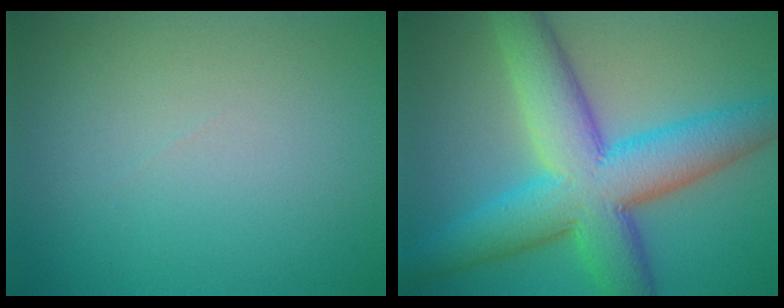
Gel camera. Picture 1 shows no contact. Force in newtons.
{"total": 11.5, "press": 11.5, "slide": 0.1}